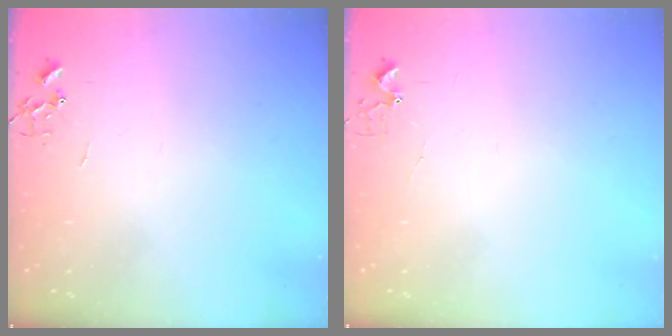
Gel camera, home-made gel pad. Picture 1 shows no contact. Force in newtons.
{"total": 3.4, "press": 3.4, "slide": 0.5}